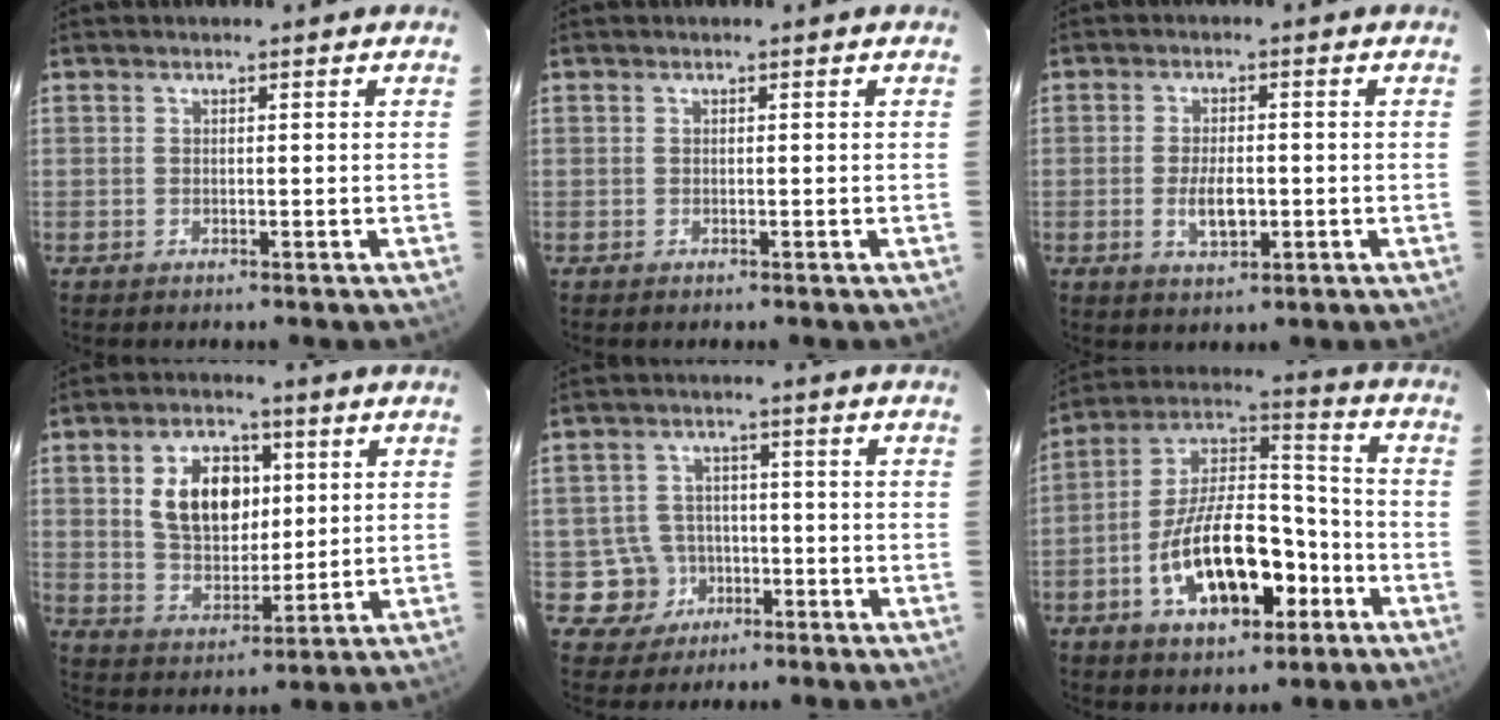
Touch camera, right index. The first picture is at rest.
{"total": 0.0}
{"total": 4.8, "force": [-1.1, 2.2, 4.2], "torque": [-0.082, -0.004, -0.017]}
{"total": 12.0, "force": [3.2, 7.8, 8.5], "torque": [-0.156, 0.014, 0.067]}
{"total": 6.3, "force": [-2.5, 5.8, 0.4], "torque": [-0.025, 0.026, -0.032]}
{"total": 18.9, "force": [-7.4, 9.5, 14.6], "torque": [-0.269, 0.022, -0.114]}